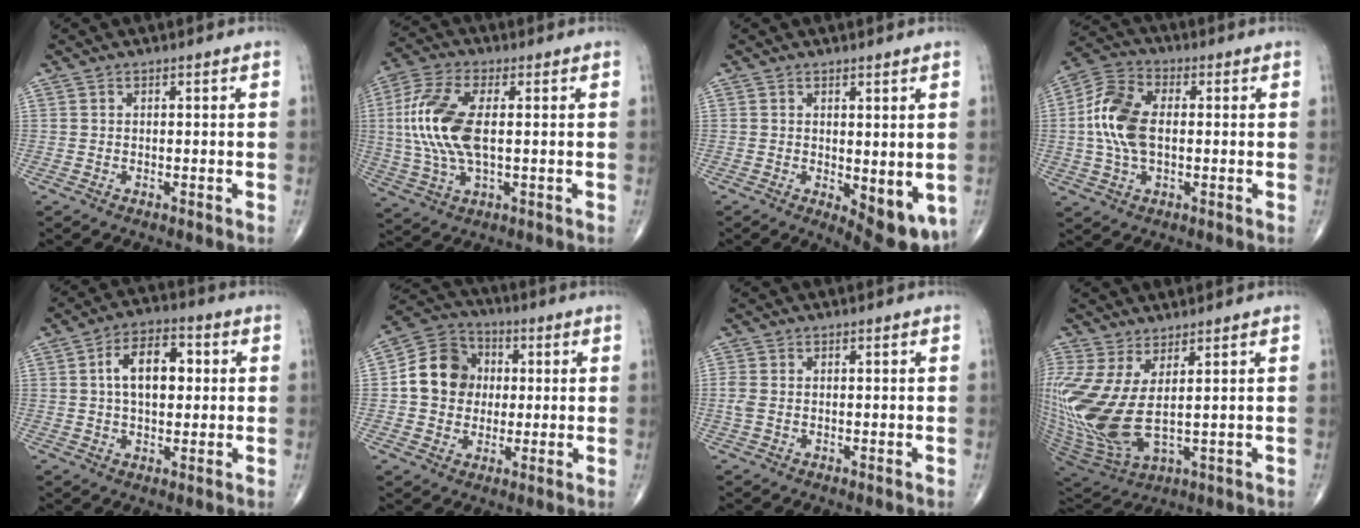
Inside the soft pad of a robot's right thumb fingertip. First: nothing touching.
{"total": 14.2, "force": [1.0, 6.5, 12.6], "torque": [-0.289, 0.005, 0.019]}
{"total": 8.7, "force": [-1.4, 3.8, 7.7], "torque": [-0.087, -0.021, -0.007]}
{"total": 11.8, "force": [0.1, 6.9, 9.6], "torque": [-0.203, 0.019, -0.002]}
{"total": 10.2, "force": [1.6, 5.9, 8.1], "torque": [-0.120, 0.017, 0.022]}
{"total": 11.9, "force": [0.9, 10.4, 5.8], "torque": [-0.075, 0.019, 0.007]}
{"total": 2.0, "force": [-0.2, 1.4, 1.5], "torque": [-0.051, 0.001, -0.006]}
{"total": 15.9, "force": [2.3, 6.4, 14.4], "torque": [-0.350, -0.033, 0.065]}